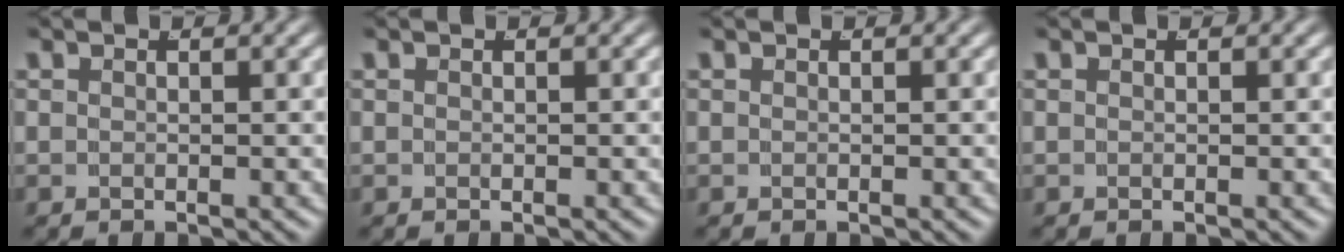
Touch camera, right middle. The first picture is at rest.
{"total": 0.0}
{"total": 0.0}
{"total": 0.0}